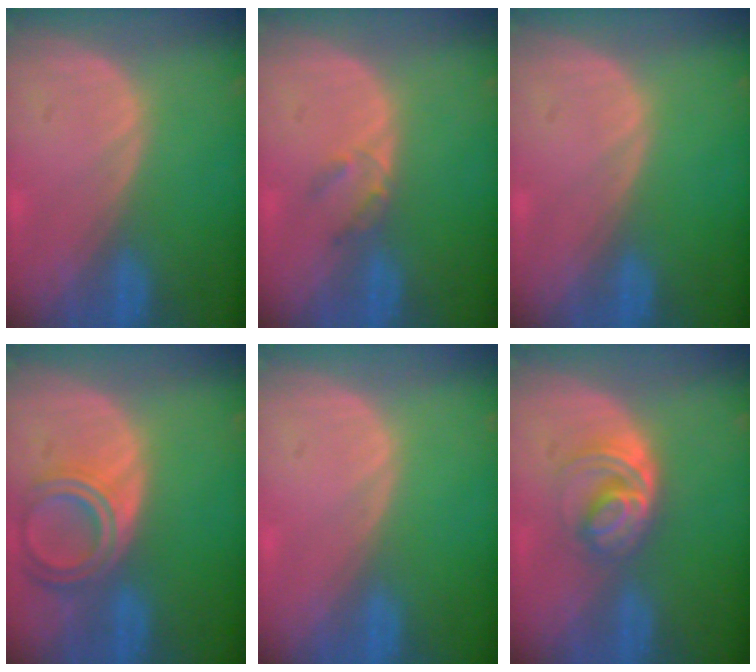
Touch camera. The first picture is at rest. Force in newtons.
{"total": 2.3, "press": 2.0, "slide": 1.1}
{"total": 0.0}
{"total": 6.7, "press": 6.1, "slide": 2.8}
{"total": 0.0}
{"total": 6.2, "press": 5.3, "slide": 3.2}